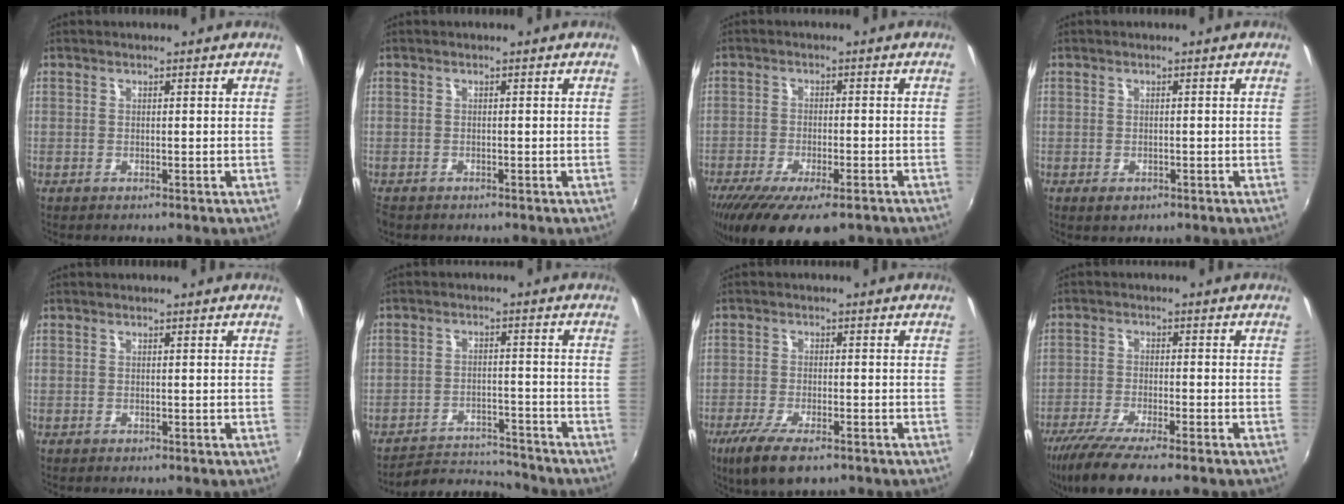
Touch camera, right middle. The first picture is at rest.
{"total": 1.6, "force": [-1.3, 0.9, 0.5], "torque": [-0.014, -0.007, -0.022]}
{"total": 15.1, "force": [-10.7, 4.8, 9.6], "torque": [-0.194, -0.057, -0.166]}
{"total": 1.9, "force": [-0.9, 1.3, 1.0], "torque": [-0.017, -0.004, -0.014]}
{"total": 0.0}
{"total": 8.8, "force": [-8.5, 1.8, 0.7], "torque": [-0.034, 0.016, -0.129]}
{"total": 9.6, "force": [-6.1, 3.2, 6.7], "torque": [-0.152, -0.036, -0.107]}
{"total": 10.7, "force": [-8.3, 1.2, 6.6], "torque": [-0.146, -0.037, -0.145]}